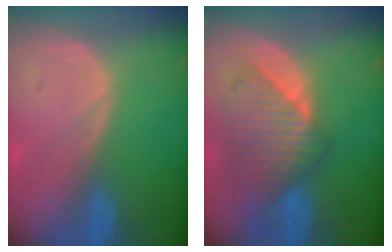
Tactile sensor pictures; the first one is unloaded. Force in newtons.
{"total": 8.7, "press": 8.1, "slide": 3.1}